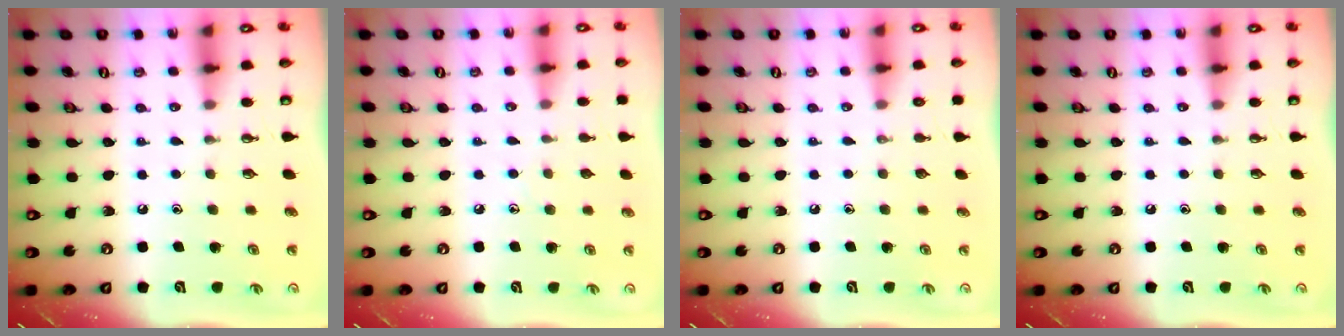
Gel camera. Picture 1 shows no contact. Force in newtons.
{"total": 4.9, "press": 4.8, "slide": 0.7}
{"total": 0.0}
{"total": 0.0}